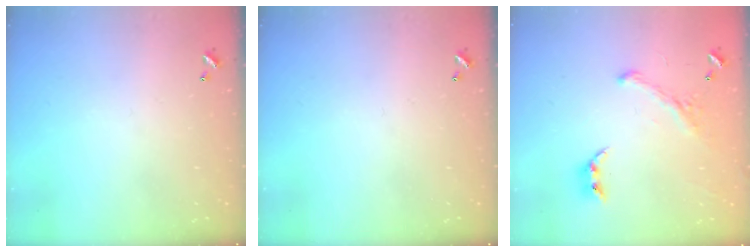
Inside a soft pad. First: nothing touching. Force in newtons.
{"total": 0.0}
{"total": 1.6, "press": 1.1, "slide": 1.2}